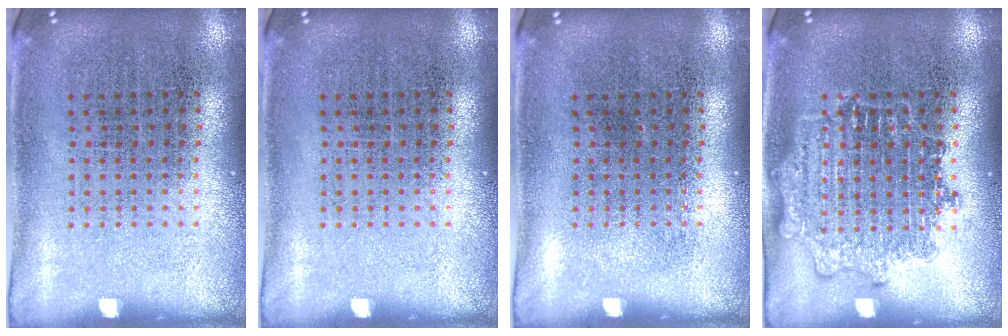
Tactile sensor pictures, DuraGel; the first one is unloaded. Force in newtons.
{"total": 0.0}
{"total": 0.0}
{"total": 2.6, "press": 2.6, "slide": 0.4}